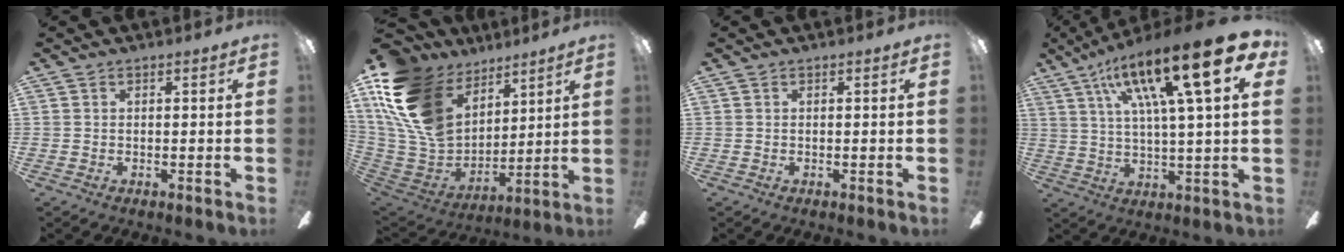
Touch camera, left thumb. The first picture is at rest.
{"total": 22.2, "force": [10.1, 14.8, 13.0], "torque": [-0.300, -0.044, 0.188]}
{"total": 0.0}
{"total": 21.7, "force": [10.7, 4.5, 18.3], "torque": [-0.314, -0.048, 0.157]}